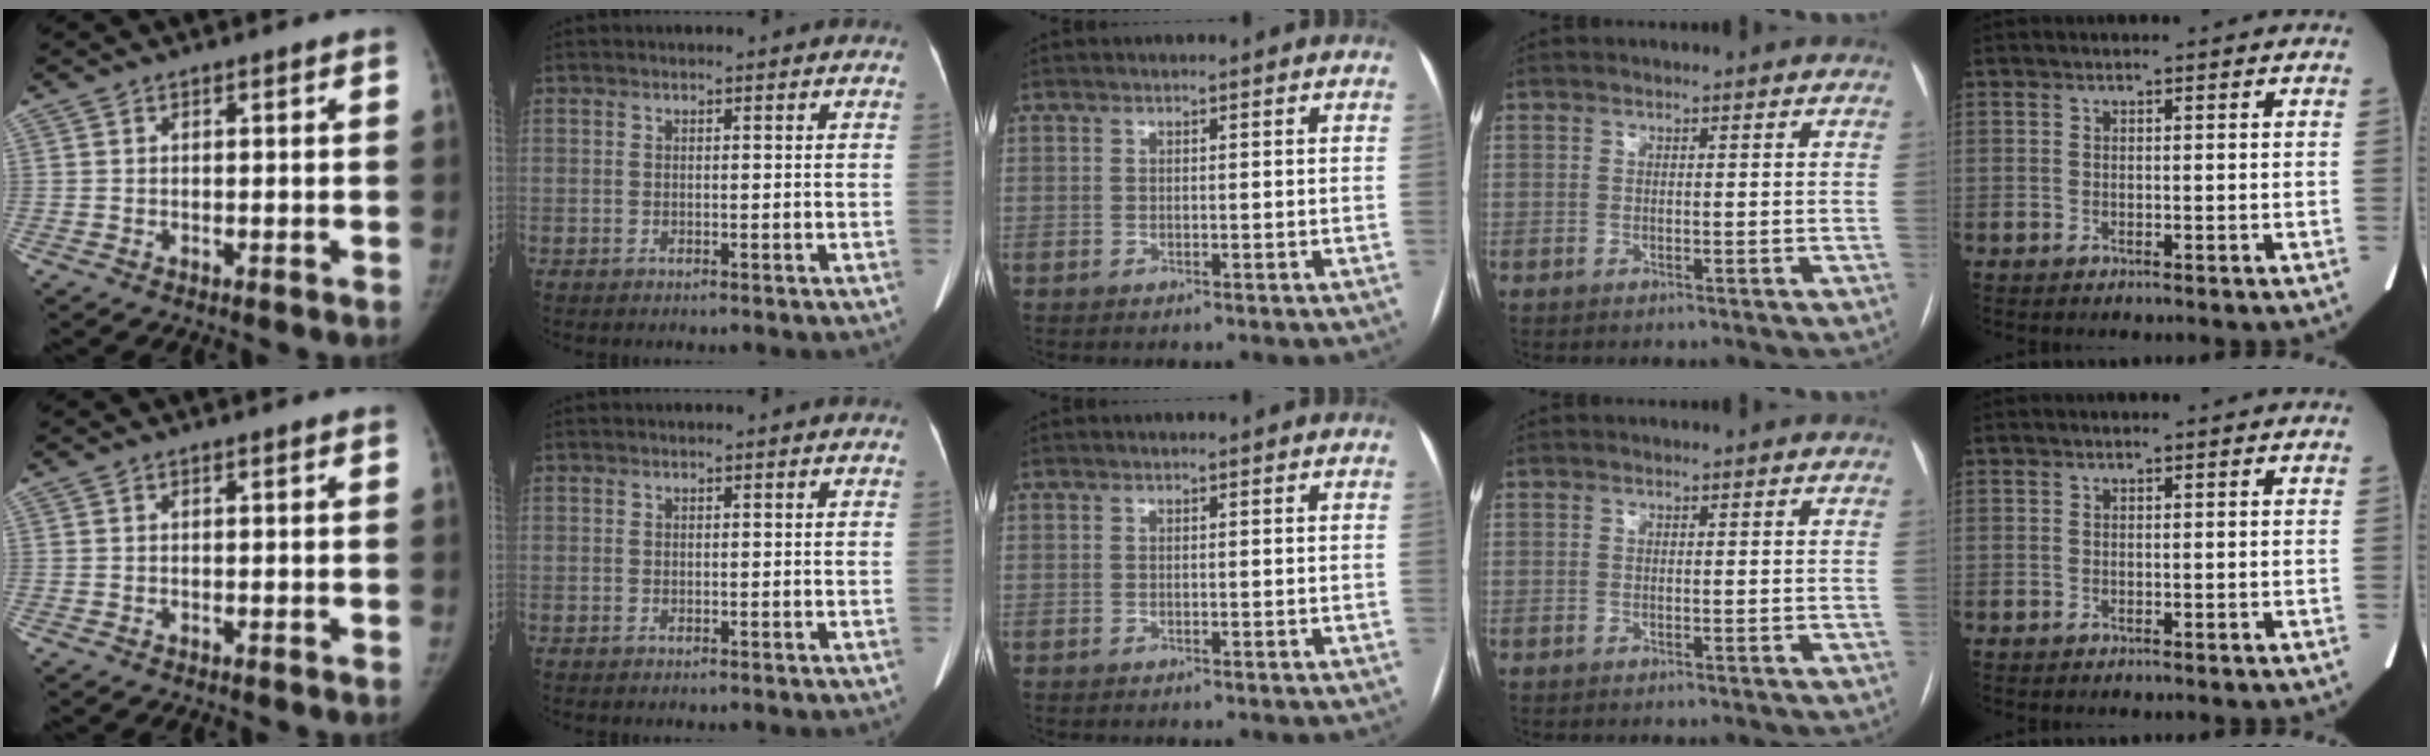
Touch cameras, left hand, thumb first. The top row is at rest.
{}